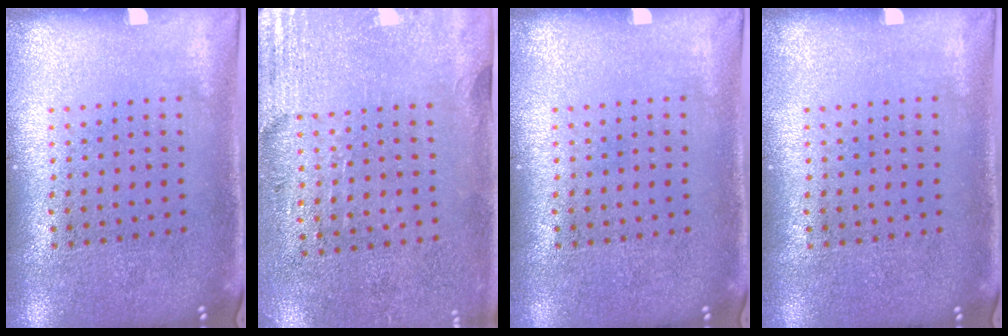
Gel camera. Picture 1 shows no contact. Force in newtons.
{"total": 2.8, "press": 2.4, "slide": 1.4}
{"total": 0.0}
{"total": 0.0}